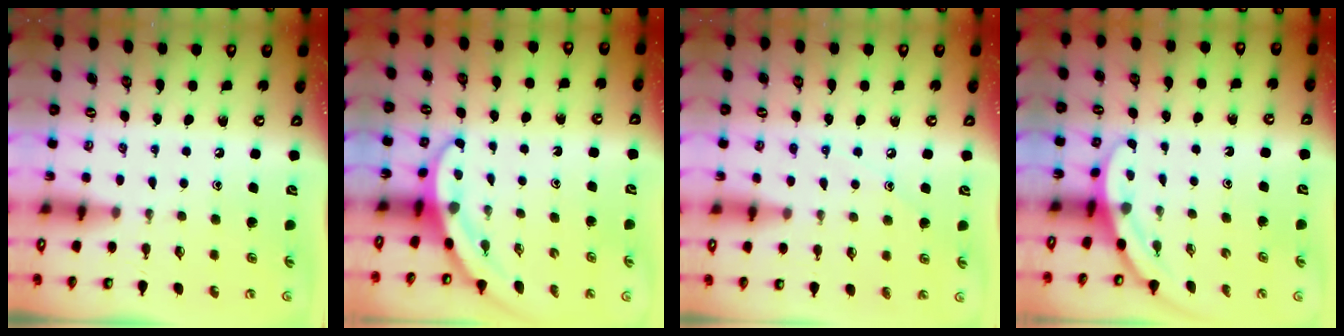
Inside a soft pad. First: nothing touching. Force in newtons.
{"total": 3.0, "press": 3.0, "slide": 0.1}
{"total": 5.6, "press": 5.6, "slide": 0.7}
{"total": 5.0, "press": 4.9, "slide": 0.3}